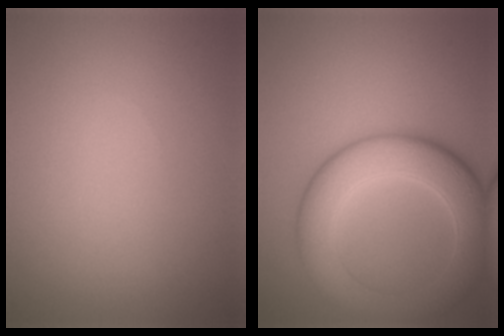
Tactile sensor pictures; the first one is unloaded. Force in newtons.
{"total": 7.7, "press": 7.7, "slide": 0.2}